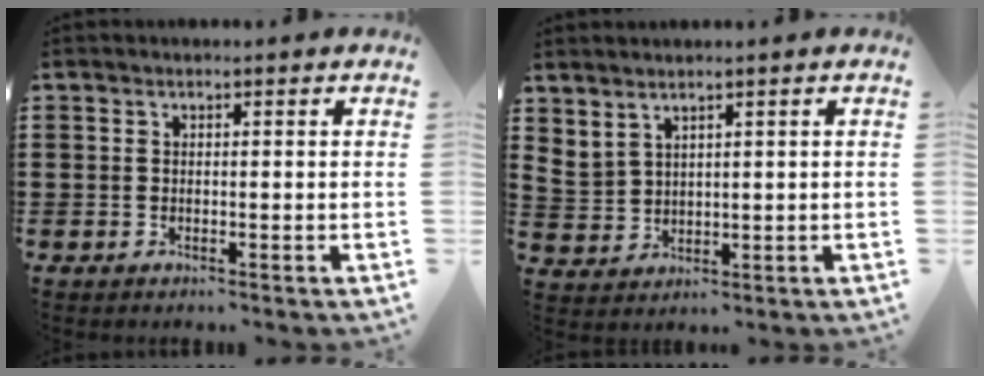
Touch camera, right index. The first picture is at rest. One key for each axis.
{"total": 2.4, "fx": 2.1, "fy": 1.0, "fz": 0.3, "tx": -0.017, "ty": 0.003, "tz": 0.041}